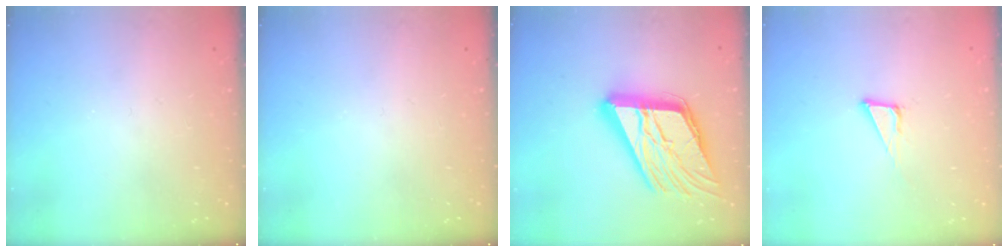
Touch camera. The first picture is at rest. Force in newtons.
{"total": 0.0}
{"total": 25.0, "press": 24.8, "slide": 2.8}
{"total": 3.8, "press": 3.7, "slide": 0.2}